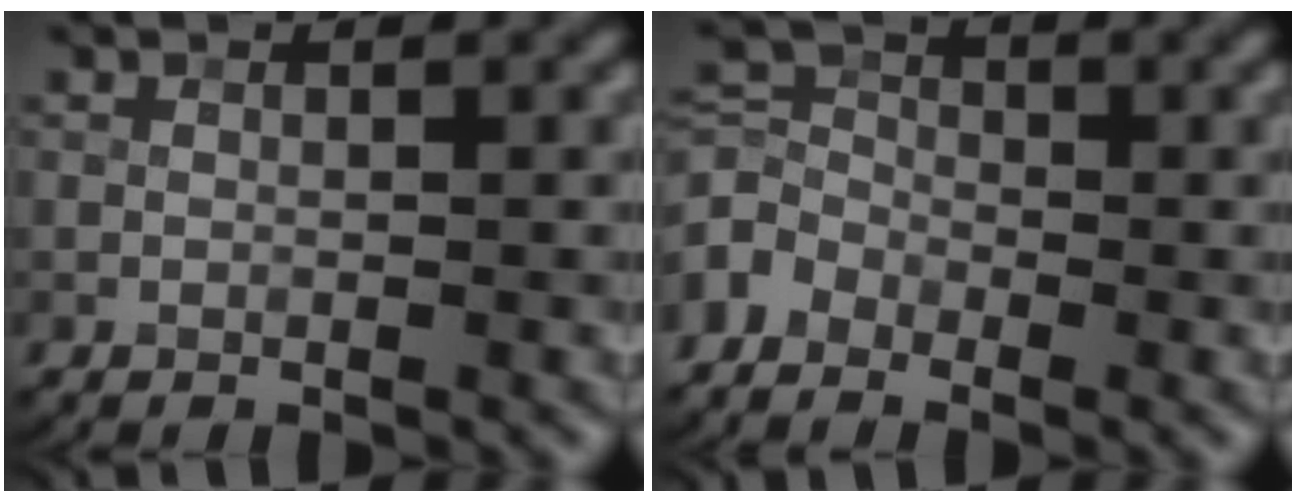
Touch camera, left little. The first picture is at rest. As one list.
[{"total": 2.9, "force": [-2.1, 1.8, 0.8], "torque": [-0.023, 0.005, -0.058]}]